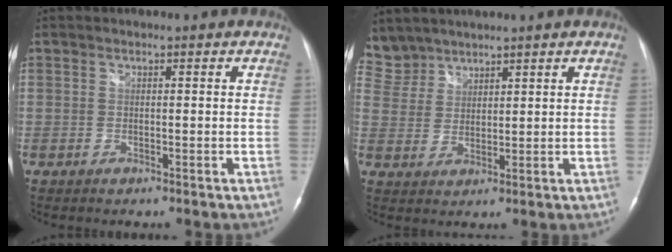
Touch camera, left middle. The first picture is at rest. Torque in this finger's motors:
{"motor_torque": [0.10, -0.08, 0.01, -0.01]}